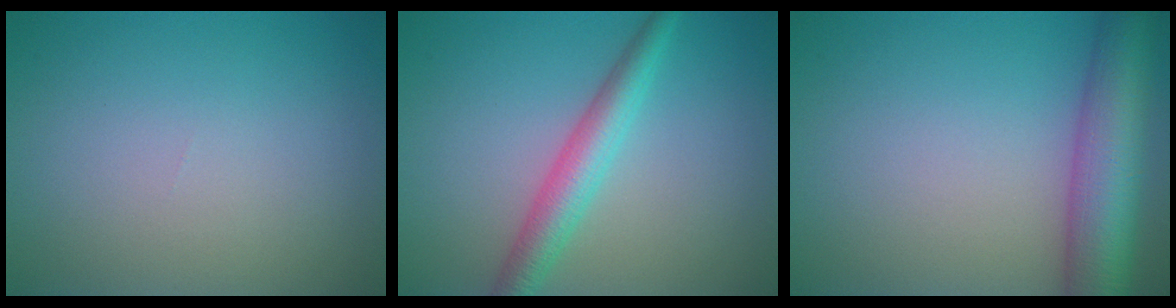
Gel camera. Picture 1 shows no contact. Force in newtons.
{"total": 3.8, "press": 3.8, "slide": 0.0}
{"total": 8.4, "press": 8.4, "slide": 0.3}